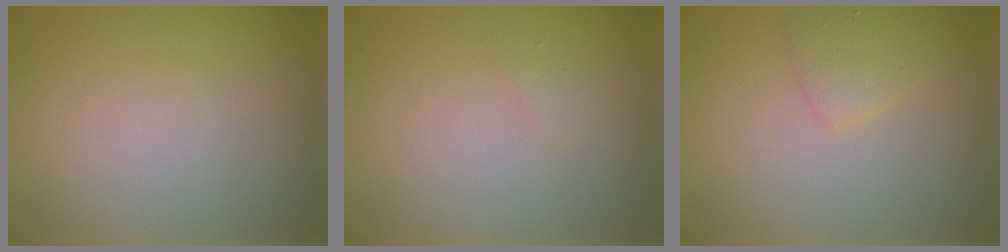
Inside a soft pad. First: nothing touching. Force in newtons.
{"total": 0.6, "press": 0.6, "slide": 0.0}
{"total": 1.7, "press": 1.7, "slide": 0.0}